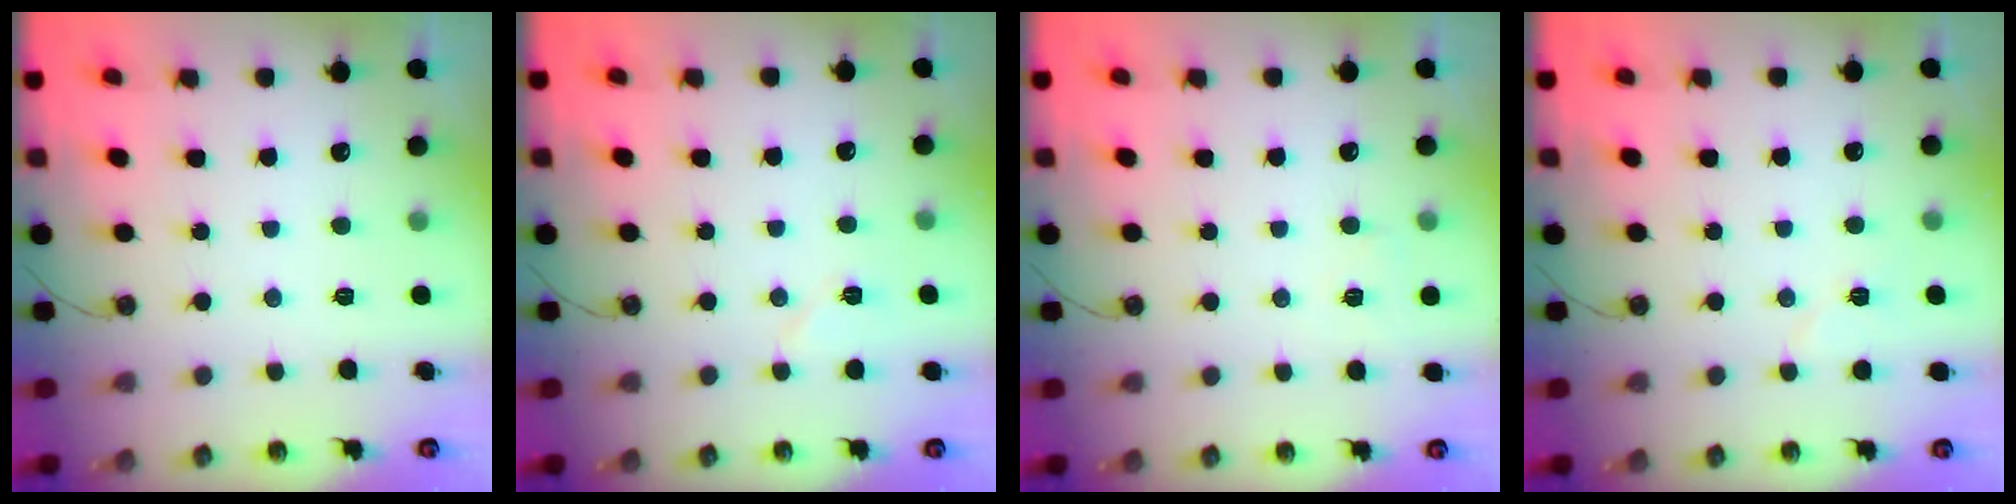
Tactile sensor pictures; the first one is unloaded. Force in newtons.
{"total": 5.8, "press": 5.5, "slide": 1.7}
{"total": 3.4, "press": 2.6, "slide": 2.2}
{"total": 5.9, "press": 5.4, "slide": 2.4}